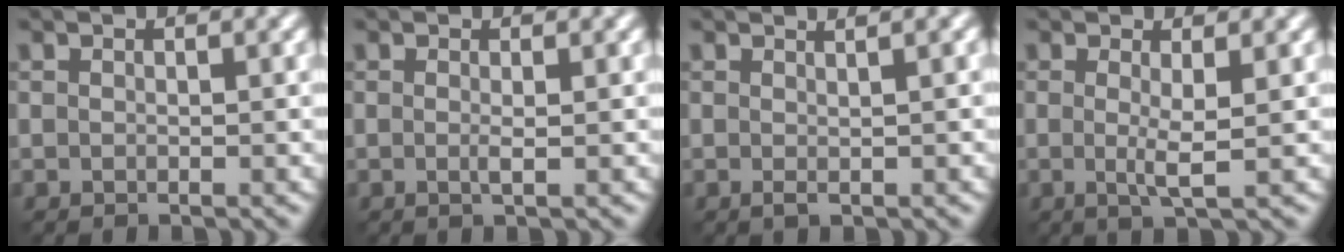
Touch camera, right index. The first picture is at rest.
{"total": 0.9, "force": [0.0, 0.1, 0.9], "torque": [-0.017, -0.003, -0.002]}
{"total": 2.1, "force": [0.5, 0.7, 1.9], "torque": [-0.022, 0.000, -0.001]}
{"total": 2.3, "force": [0.1, 0.3, 2.2], "torque": [-0.043, -0.009, 0.000]}